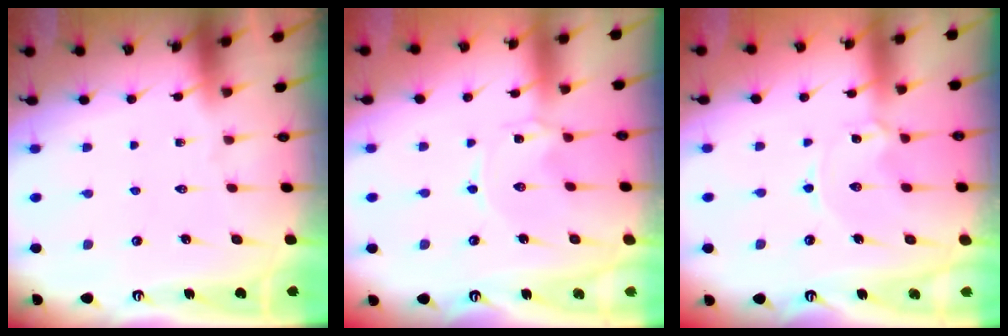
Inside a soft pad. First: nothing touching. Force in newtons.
{"total": 0.0}
{"total": 1.4, "press": 1.3, "slide": 0.1}